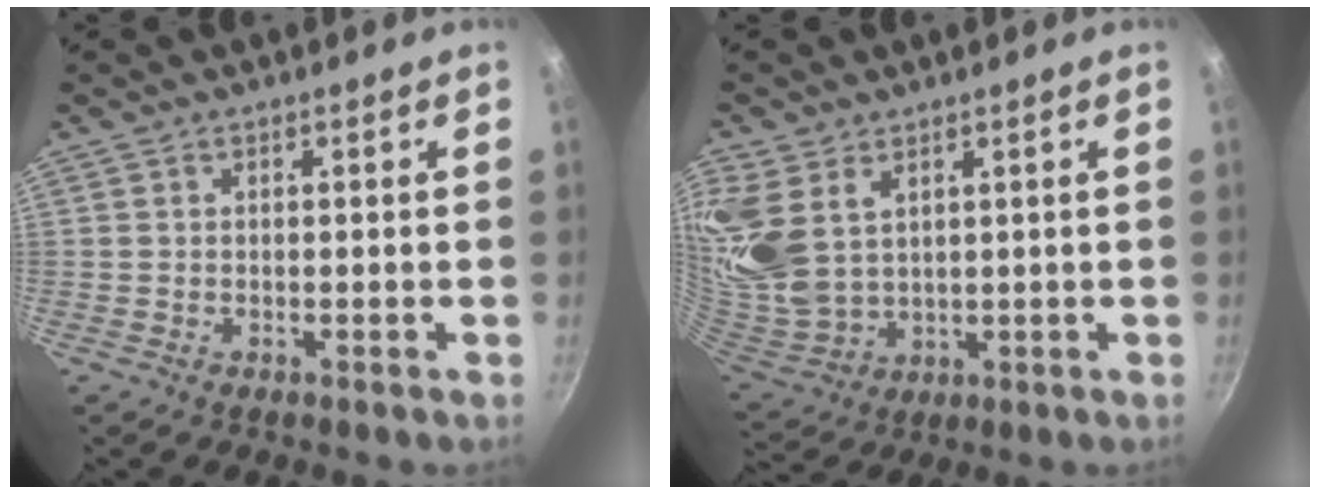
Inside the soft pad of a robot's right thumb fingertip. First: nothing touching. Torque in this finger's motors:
{"motor_torque": [0.09, 2.96, 0.85, 1.12, 0.23]}